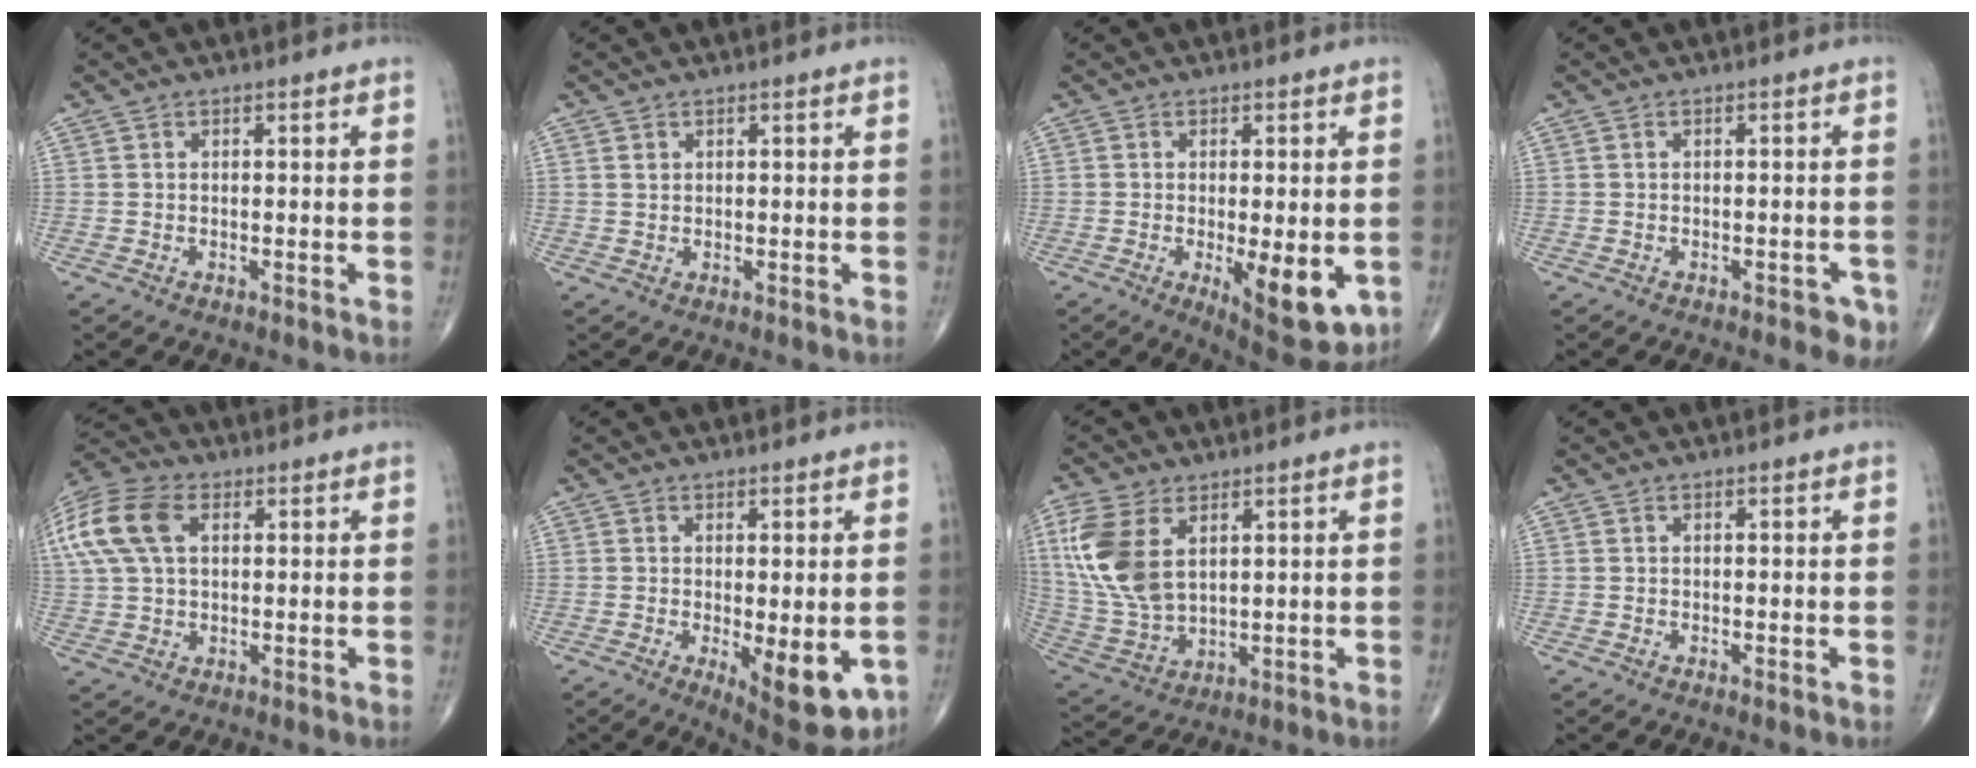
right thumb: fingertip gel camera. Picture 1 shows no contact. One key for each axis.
{"total": 1.1, "fx": 0.5, "fy": 0.8, "fz": 0.4, "tx": -0.002, "ty": -0.001, "tz": 0.010}
{"total": 11.3, "fx": -2.8, "fy": 4.0, "fz": 10.2, "tx": -0.130, "ty": -0.023, "tz": -0.030}
{"total": 3.5, "fx": -1.9, "fy": 1.5, "fz": 2.5, "tx": -0.015, "ty": 0.005, "tz": -0.021}
{"total": 17.0, "fx": 5.4, "fy": 10.8, "fz": 11.9, "tx": -0.294, "ty": 0.033, "tz": 0.099}
{"total": 10.4, "fx": -2.8, "fy": 3.8, "fz": 9.3, "tx": -0.111, "ty": -0.022, "tz": -0.029}
{"total": 14.2, "fx": 4.8, "fy": 8.4, "fz": 10.4, "tx": -0.227, "ty": -0.014, "tz": 0.108}
{"total": 0.0}